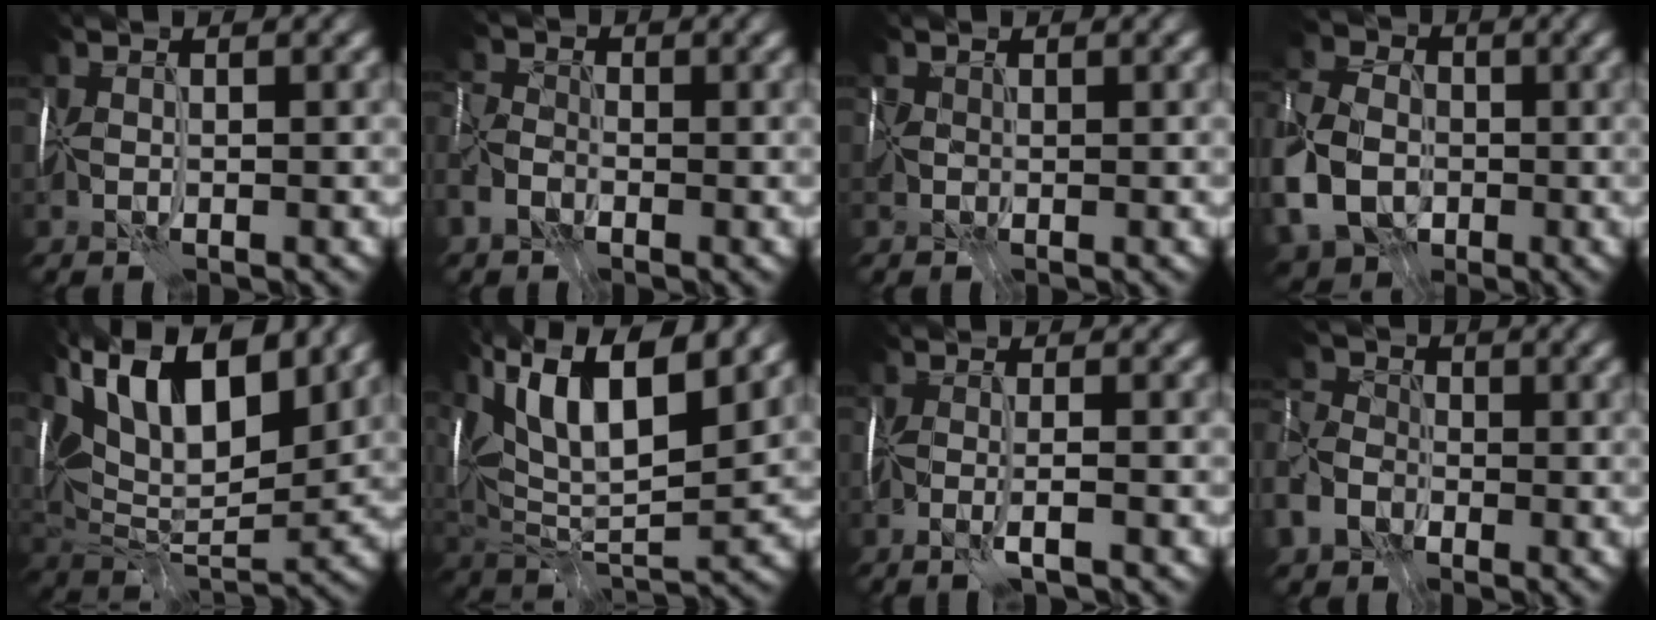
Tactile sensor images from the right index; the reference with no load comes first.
{"total": 3.8, "force": [-2.2, 2.6, 1.7], "torque": [-0.050, -0.009, -0.052]}
{"total": 1.7, "force": [-0.1, 1.3, 1.0], "torque": [-0.033, 0.000, -0.001]}
{"total": 9.1, "force": [-2.3, 7.2, 5.1], "torque": [-0.131, -0.009, -0.058]}
{"total": 15.6, "force": [7.4, 6.8, 11.9], "torque": [-0.205, 0.036, 0.121]}
{"total": 13.8, "force": [6.7, 4.9, 11.0], "torque": [-0.198, 0.018, 0.116]}
{"total": 1.4, "force": [-0.9, -0.4, 0.9], "torque": [-0.021, -0.003, -0.021]}
{"total": 8.8, "force": [-5.1, 6.2, 3.7], "torque": [-0.091, -0.028, -0.095]}